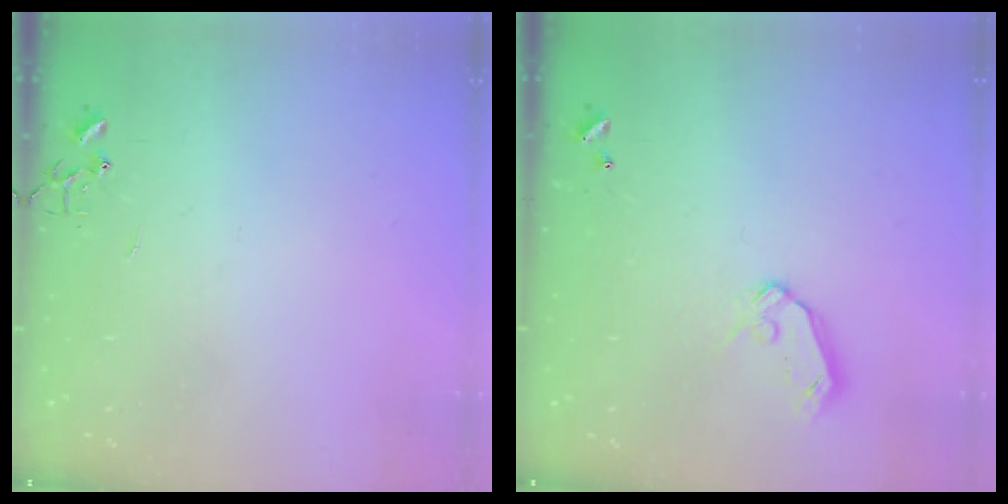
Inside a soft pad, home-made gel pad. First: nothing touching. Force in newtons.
{"total": 7.1, "press": 7.1, "slide": 0.8}